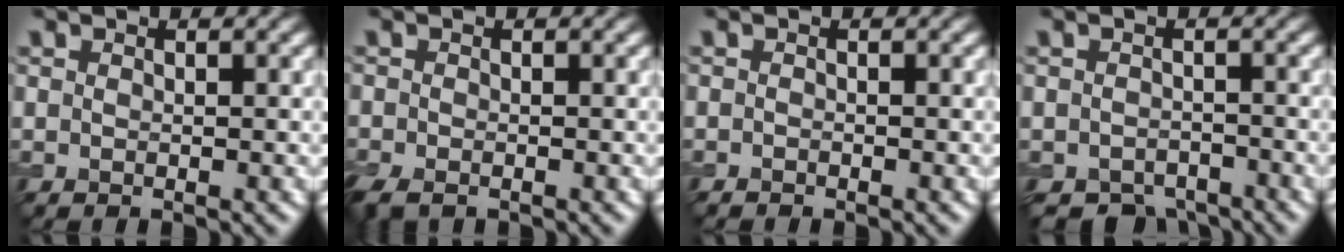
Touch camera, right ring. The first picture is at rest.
{"total": 2.9, "force": [-2.1, 1.3, 1.3], "torque": [-0.030, -0.014, -0.046]}
{"total": 0.5, "force": [-0.5, 0.2, 0.0], "torque": [0.002, -0.003, -0.010]}
{"total": 3.3, "force": [-2.7, 1.7, 0.8], "torque": [-0.001, -0.009, -0.046]}